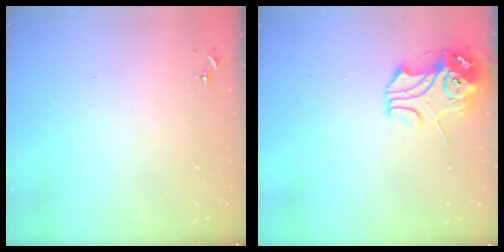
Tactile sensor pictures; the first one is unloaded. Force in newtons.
{"total": 11.5, "press": 11.3, "slide": 1.8}